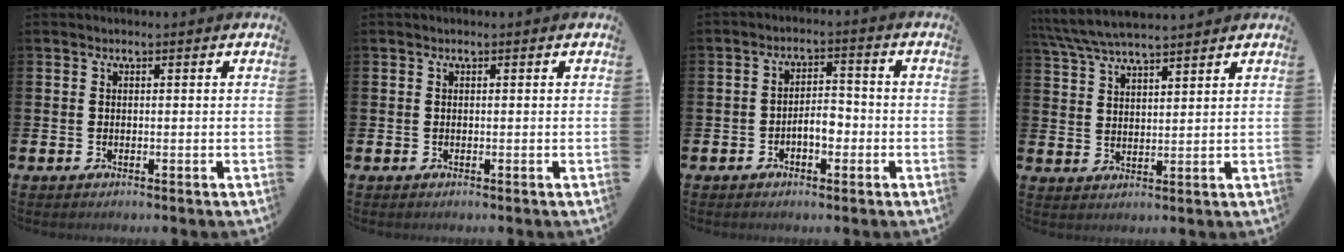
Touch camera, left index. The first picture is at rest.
{"total": 0.0}
{"total": 3.3, "force": [-1.5, 1.8, 2.4], "torque": [-0.043, 0.009, -0.031]}
{"total": 5.9, "force": [5.6, 0.6, 1.8], "torque": [-0.060, -0.019, 0.103]}